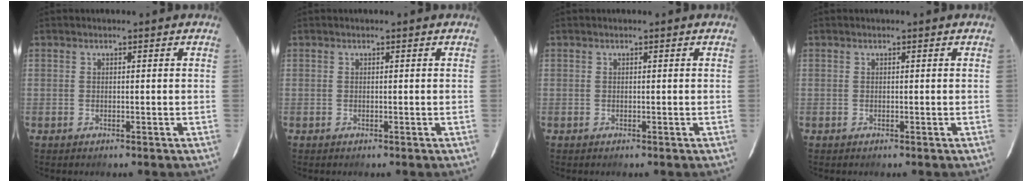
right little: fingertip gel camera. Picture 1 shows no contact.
{"total": 0.0}
{"total": 0.0}
{"total": 0.0}